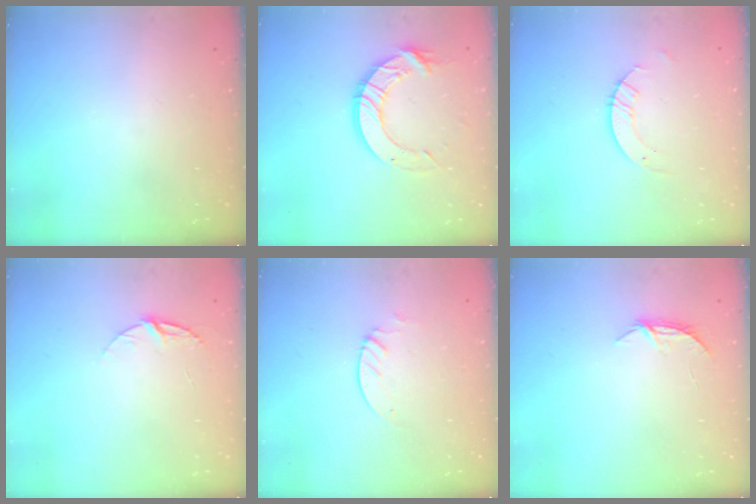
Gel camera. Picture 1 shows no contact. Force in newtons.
{"total": 11.6, "press": 11.6, "slide": 1.2}
{"total": 3.7, "press": 3.7, "slide": 0.2}
{"total": 5.7, "press": 5.7, "slide": 0.6}
{"total": 2.3, "press": 2.3, "slide": 0.2}
{"total": 5.2, "press": 5.2, "slide": 0.4}